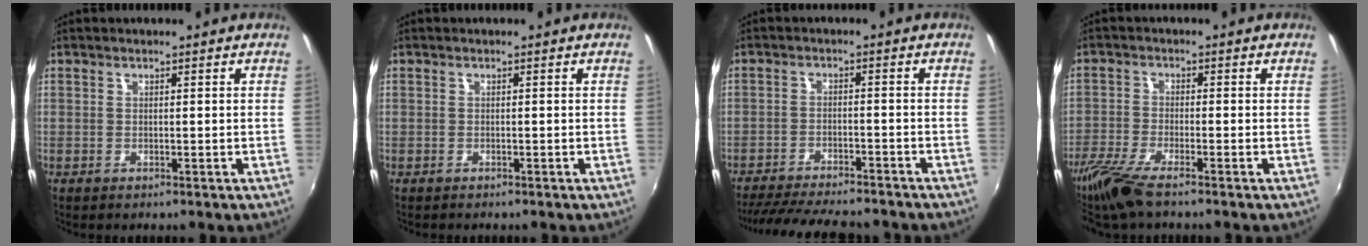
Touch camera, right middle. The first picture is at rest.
{"total": 0.6, "force": [-0.5, 0.3, 0.1], "torque": [-0.004, -0.003, -0.009]}
{"total": 16.0, "force": [-14.0, 3.2, 6.9], "torque": [-0.142, -0.024, -0.211]}
{"total": 8.4, "force": [-6.7, 1.0, 5.0], "torque": [-0.126, -0.028, -0.131]}